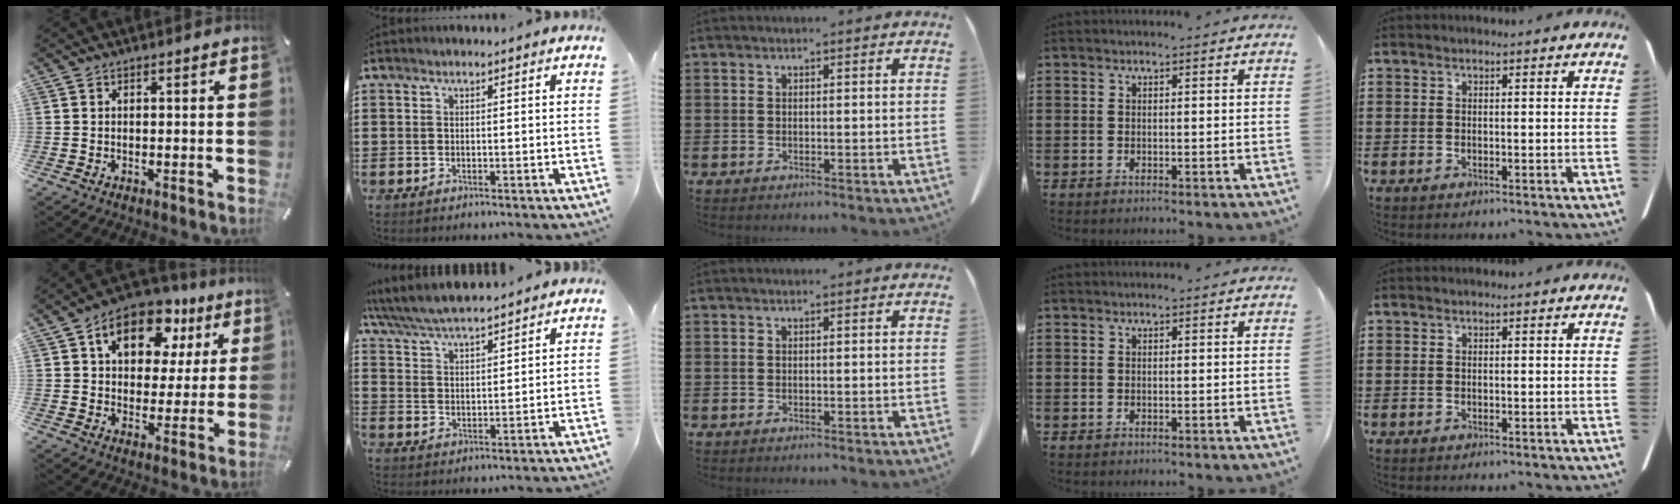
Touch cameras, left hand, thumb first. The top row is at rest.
{"thumb": {"total": 13.8, "force": [6.7, 9.2, 7.7], "torque": [-0.120, -0.021, 0.118]}, "index": {"total": 5.9, "force": [5.7, 0.6, 1.7], "torque": [-0.056, -0.023, 0.101]}}